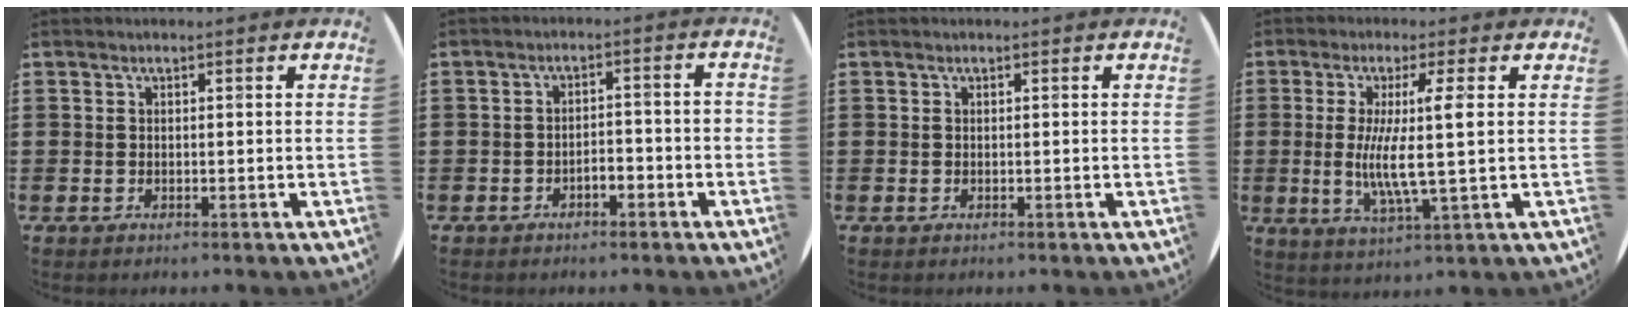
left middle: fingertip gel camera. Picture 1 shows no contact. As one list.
[{"total": 2.1, "force": [-1.6, 0.9, 1.1], "torque": [-0.023, 0.004, -0.033]}, {"total": 0.0}, {"total": 7.8, "force": [0.5, 0.3, 7.8], "torque": [-0.144, -0.003, 0.003]}]